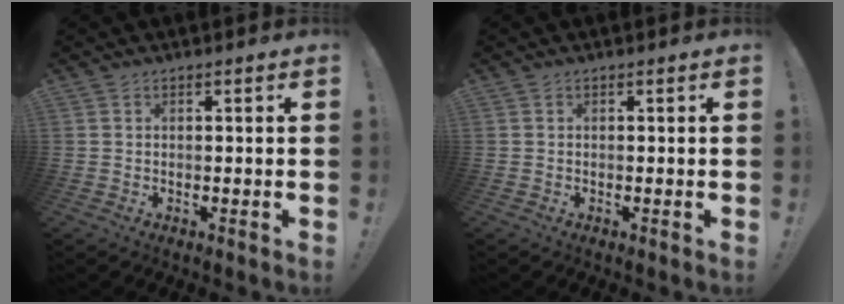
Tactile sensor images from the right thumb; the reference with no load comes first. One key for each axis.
{"total": 0.0}